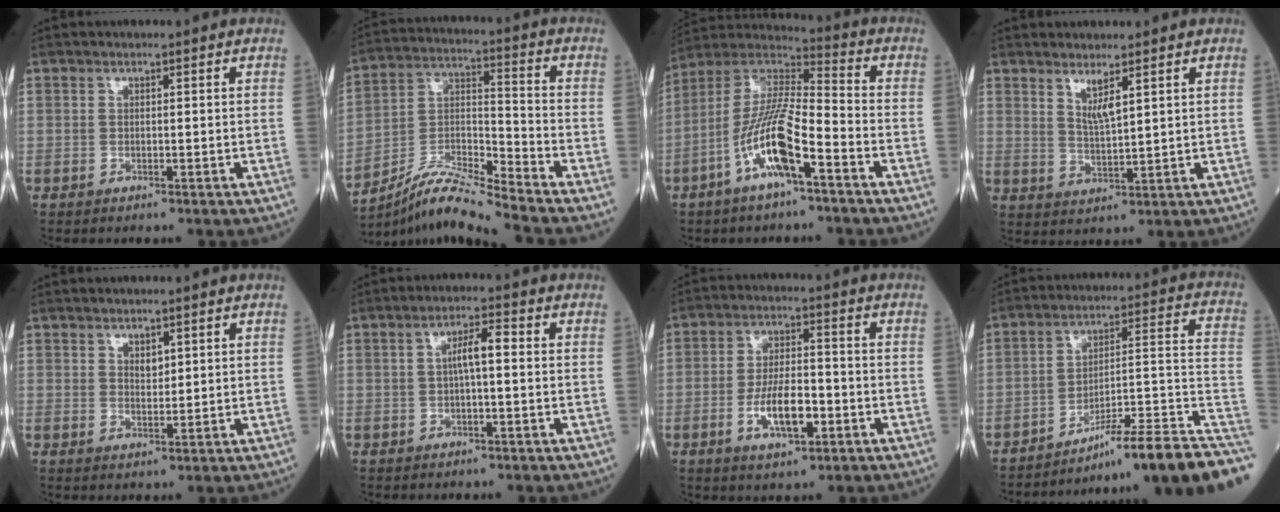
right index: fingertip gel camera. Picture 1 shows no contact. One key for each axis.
{"total": 10.4, "fx": -9.6, "fy": -1.4, "fz": 3.7, "tx": -0.074, "ty": 0.006, "tz": -0.178}
{"total": 13.2, "fx": -5.8, "fy": 2.5, "fz": 11.6, "tx": -0.236, "ty": 0.005, "tz": -0.111}
{"total": 3.6, "fx": 2.3, "fy": 0.2, "fz": 2.8, "tx": -0.055, "ty": -0.014, "tz": 0.049}
{"total": 2.1, "fx": 1.2, "fy": 1.0, "fz": 1.4, "tx": -0.023, "ty": -0.004, "tz": 0.026}
{"total": 3.8, "fx": 0.2, "fy": 0.7, "fz": 3.7, "tx": -0.065, "ty": 0.012, "tz": 0.002}
{"total": 8.9, "fx": -3.0, "fy": 3.1, "fz": 7.8, "tx": -0.149, "ty": 0.003, "tz": -0.053}
{"total": 19.5, "fx": -15.0, "fy": -0.5, "fz": 12.5, "tx": -0.102, "ty": 0.029, "tz": -0.225}